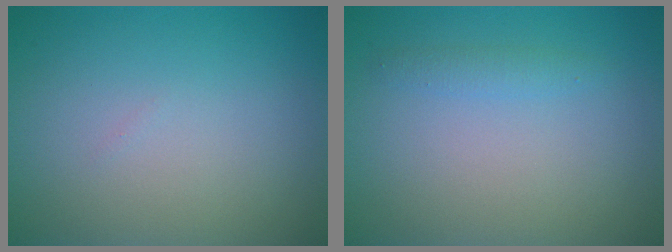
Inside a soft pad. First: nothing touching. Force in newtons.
{"total": 1.1, "press": 1.1, "slide": 0.1}